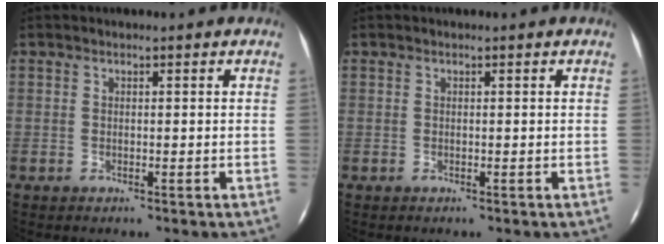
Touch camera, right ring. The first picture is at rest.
{"total": 0.0}